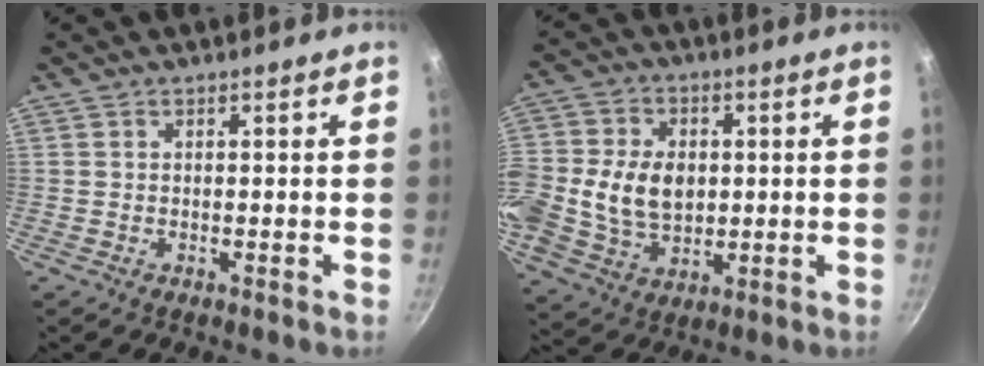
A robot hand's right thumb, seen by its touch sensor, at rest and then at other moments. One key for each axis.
{"total": 16.2, "fx": 0.3, "fy": 12.4, "fz": 10.3, "tx": -0.213, "ty": 0.022, "tz": 0.008}